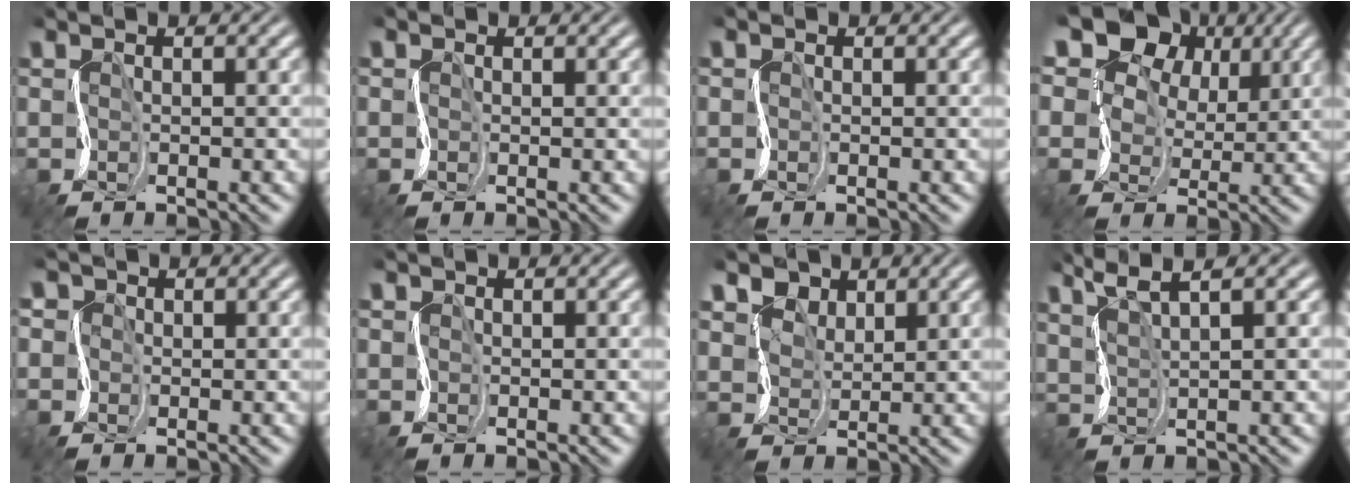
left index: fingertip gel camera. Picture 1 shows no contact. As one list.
[{"total": 0.9, "force": [0.8, 0.4, 0.2], "torque": [-0.004, -0.003, -0.007]}, {"total": 0.0}, {"total": 14.5, "force": [8.4, 9.7, 6.8], "torque": [-0.126, 0.049, 0.117]}, {"total": 2.3, "force": [-0.3, 2.1, 1.0], "torque": [-0.025, 0.010, -0.020]}, {"total": 0.0}, {"total": 3.5, "force": [3.3, 0.7, -0.8], "torque": [-0.009, 0.001, 0.059]}, {"total": 3.5, "force": [3.4, -0.5, 0.7], "torque": [-0.033, 0.008, 0.061]}]